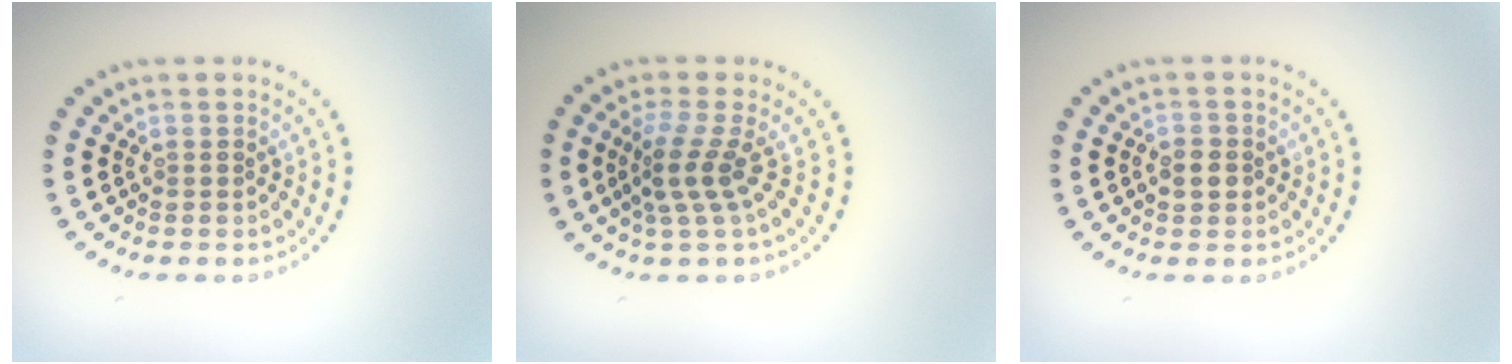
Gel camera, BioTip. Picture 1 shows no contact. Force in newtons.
{"total": 3.0, "press": 2.0, "slide": 2.2}
{"total": 1.7, "press": 1.6, "slide": 0.2}